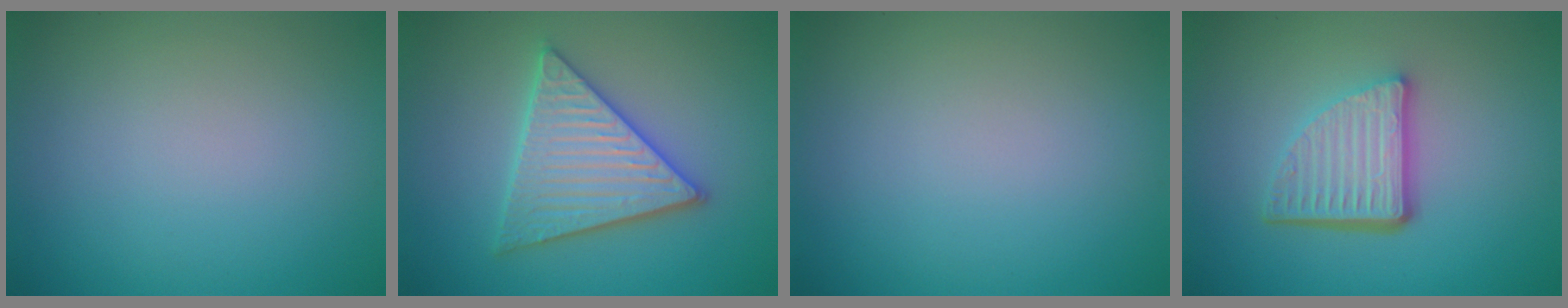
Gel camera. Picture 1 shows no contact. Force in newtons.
{"total": 5.7, "press": 5.6, "slide": 0.6}
{"total": 0.0}
{"total": 5.4, "press": 3.7, "slide": 3.9}